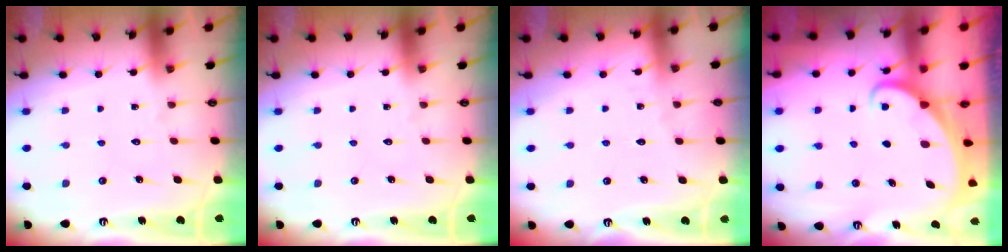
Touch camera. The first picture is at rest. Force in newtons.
{"total": 0.0}
{"total": 2.7, "press": 2.7, "slide": 0.3}
{"total": 2.4, "press": 2.4, "slide": 0.2}